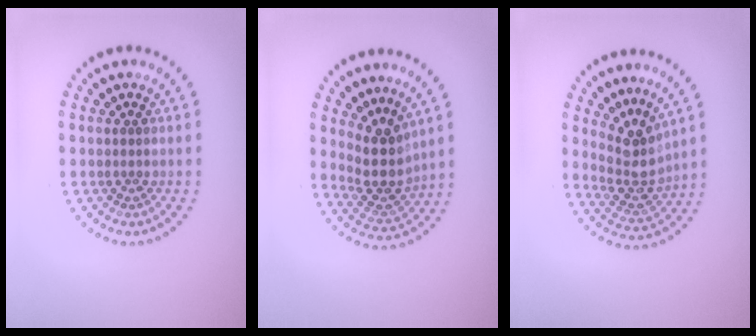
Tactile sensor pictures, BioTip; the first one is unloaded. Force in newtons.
{"total": 3.8, "press": 2.9, "slide": 2.4}
{"total": 3.8, "press": 2.8, "slide": 2.6}